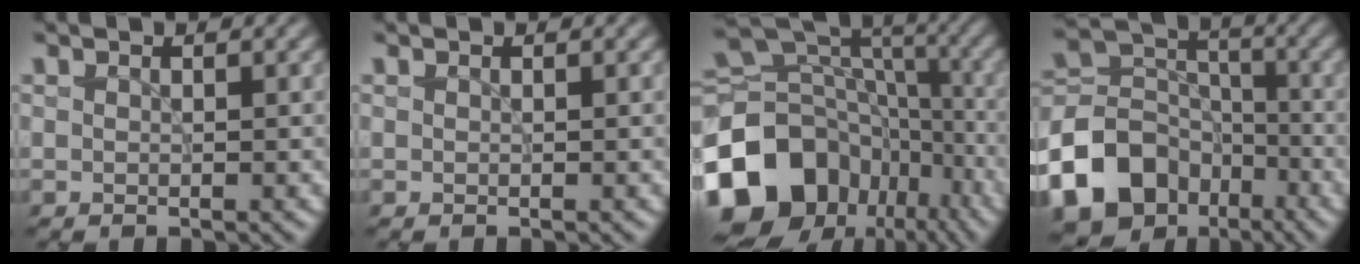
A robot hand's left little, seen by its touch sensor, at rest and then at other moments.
{"total": 0.0}
{"total": 17.7, "force": [-8.4, 12.9, 8.7], "torque": [-0.203, 0.001, -0.131]}
{"total": 12.7, "force": [-7.0, 9.2, 5.4], "torque": [-0.127, 0.000, -0.129]}